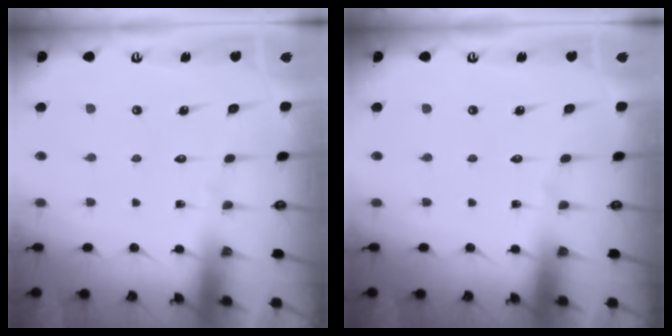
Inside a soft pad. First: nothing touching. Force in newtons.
{"total": 0.0}